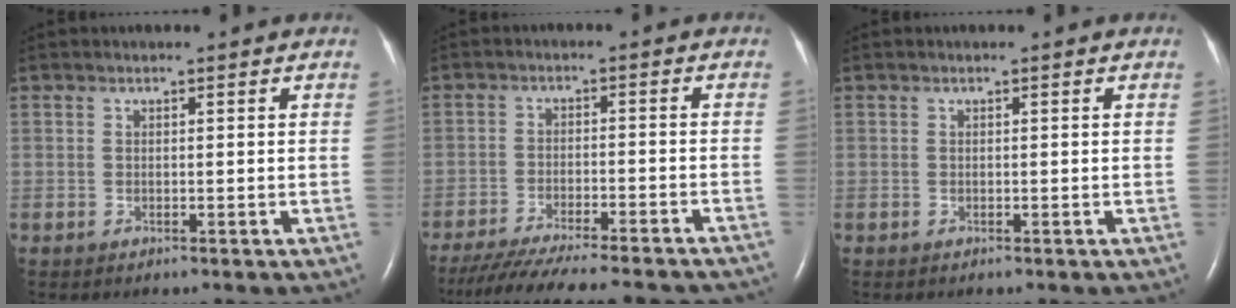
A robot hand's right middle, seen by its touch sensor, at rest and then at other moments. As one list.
[{"total": 21.9, "force": [-19.4, 2.8, 9.6], "torque": [-0.149, -0.038, -0.265]}, {"total": 0.0}]